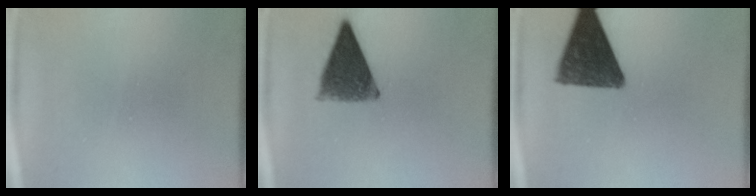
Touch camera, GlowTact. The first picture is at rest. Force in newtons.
{"total": 9.9}
{"total": 13.3}